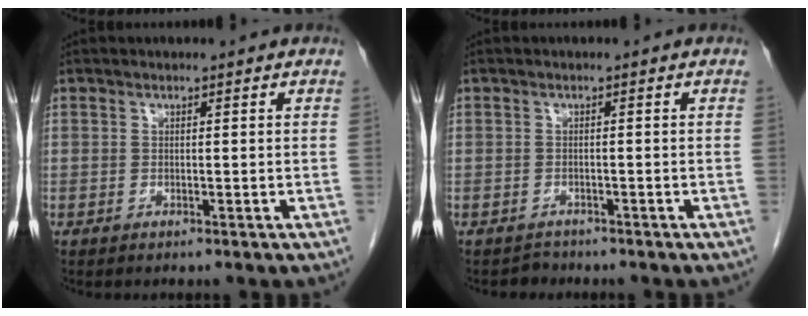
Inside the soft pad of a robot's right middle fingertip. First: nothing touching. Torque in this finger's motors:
{"motor_torque": [-0.21, -0.27, -0.01, -0.02]}